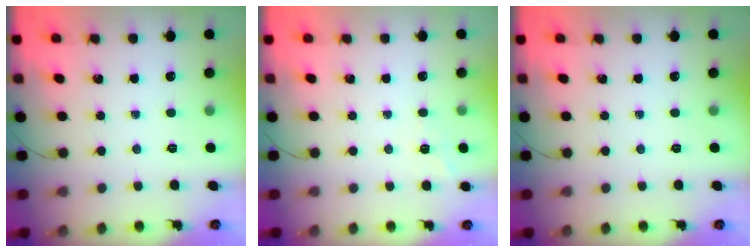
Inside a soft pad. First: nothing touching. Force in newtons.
{"total": 7.0, "press": 6.8, "slide": 1.7}
{"total": 0.0}